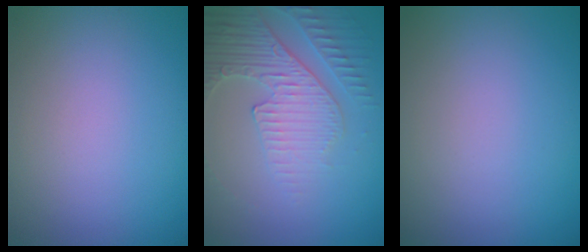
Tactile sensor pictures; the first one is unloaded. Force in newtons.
{"total": 4.0, "press": 3.9, "slide": 1.0}
{"total": 0.0}